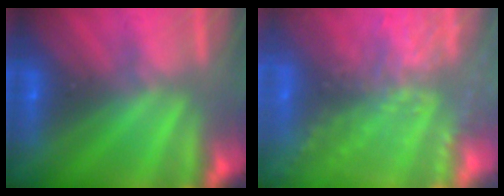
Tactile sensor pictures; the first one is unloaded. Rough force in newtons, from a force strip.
{"total": 7.0}